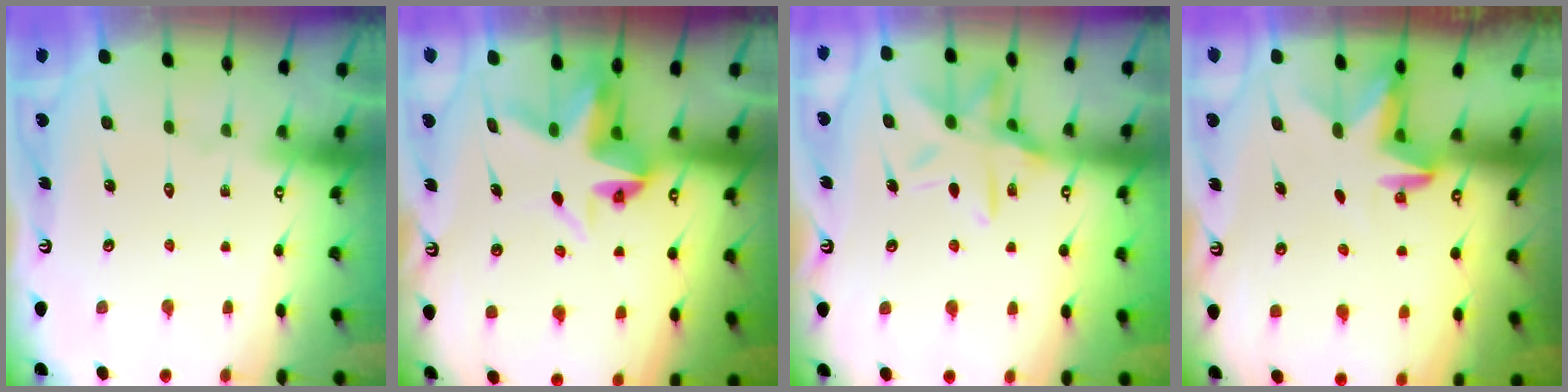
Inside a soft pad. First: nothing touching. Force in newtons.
{"total": 6.6, "press": 6.6, "slide": 0.6}
{"total": 13.5, "press": 13.4, "slide": 1.1}
{"total": 2.9, "press": 2.9, "slide": 0.5}